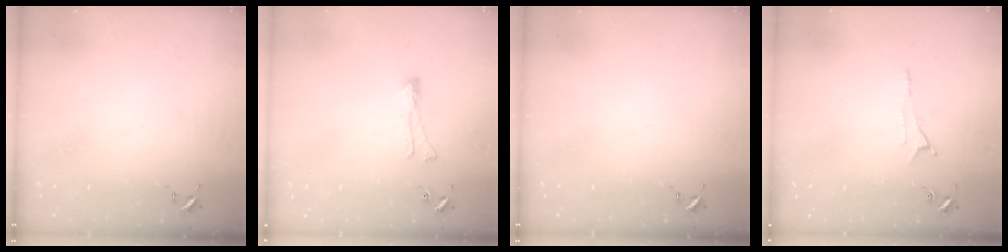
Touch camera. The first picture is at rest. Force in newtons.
{"total": 3.8, "press": 3.8, "slide": 0.6}
{"total": 0.0}
{"total": 5.3, "press": 5.3, "slide": 0.6}